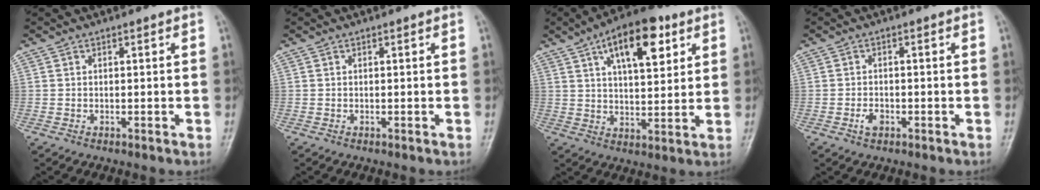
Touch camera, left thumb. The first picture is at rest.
{"total": 0.0}
{"total": 14.8, "force": [6.7, 6.3, 11.6], "torque": [-0.157, -0.011, 0.104]}
{"total": 2.3, "force": [-1.1, 1.5, 1.5], "torque": [-0.022, 0.006, -0.020]}